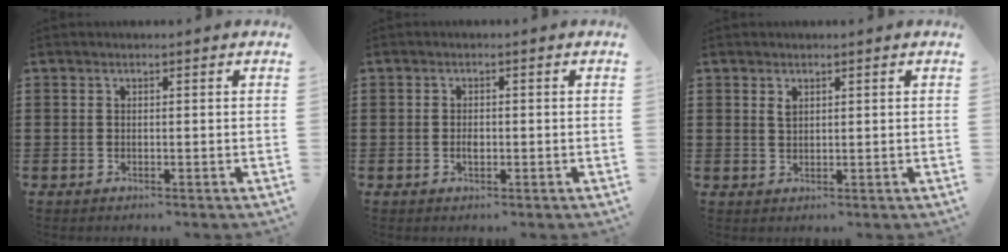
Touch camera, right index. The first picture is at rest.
{"total": 1.7, "force": [-0.3, 0.9, 1.4], "torque": [-0.026, 0.002, -0.006]}
{"total": 1.3, "force": [0.8, 0.7, 0.9], "torque": [-0.020, 0.003, 0.013]}